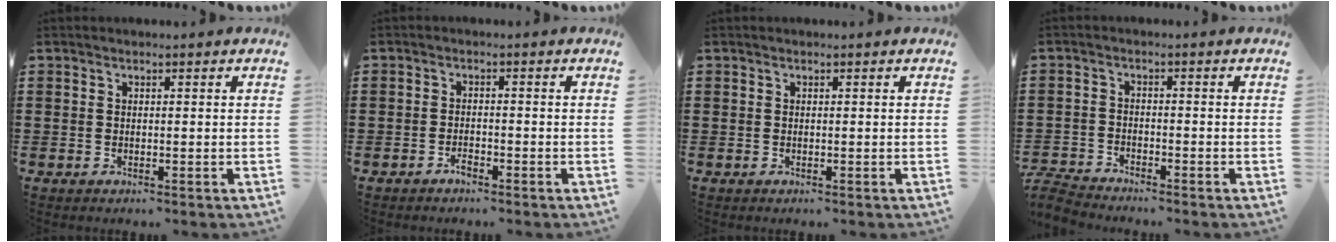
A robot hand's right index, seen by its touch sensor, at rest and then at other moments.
{"total": 1.4, "force": [-1.2, 0.6, 0.5], "torque": [-0.013, -0.002, -0.022]}
{"total": 0.0}
{"total": 3.3, "force": [-3.3, 0.1, 0.2], "torque": [-0.022, -0.005, -0.075]}